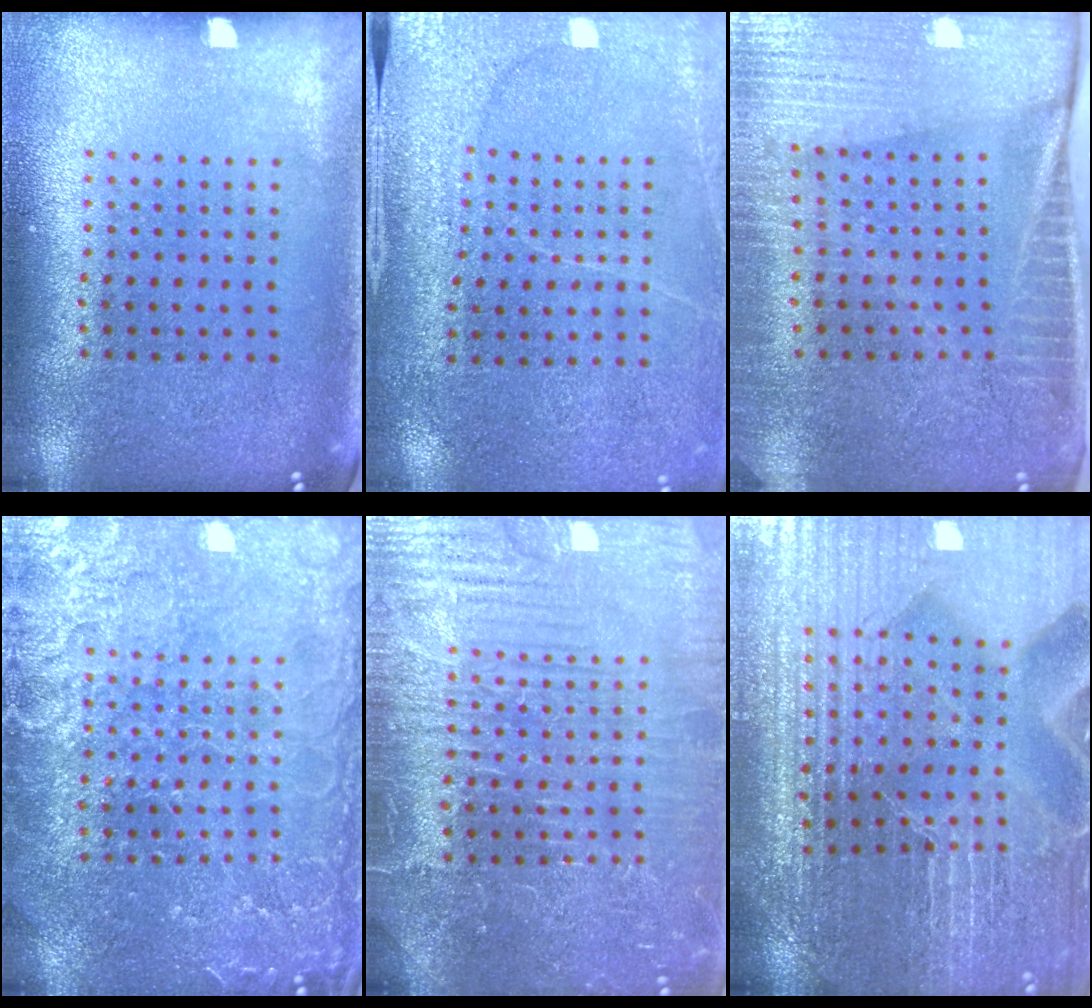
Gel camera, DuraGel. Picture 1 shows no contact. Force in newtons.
{"total": 2.9, "press": 2.9, "slide": 0.2}
{"total": 4.0, "press": 3.5, "slide": 2.0}
{"total": 4.1, "press": 4.0, "slide": 0.4}
{"total": 4.7, "press": 4.7, "slide": 0.6}
{"total": 4.4, "press": 4.3, "slide": 1.0}